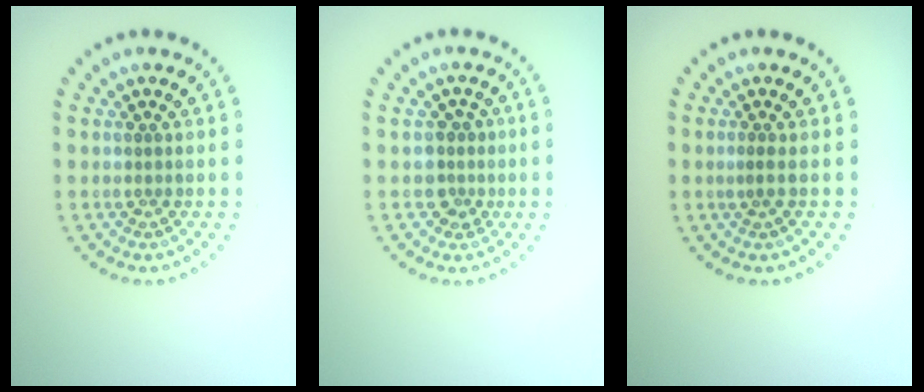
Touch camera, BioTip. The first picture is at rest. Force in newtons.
{"total": 2.1, "press": 1.7, "slide": 1.2}
{"total": 0.8, "press": 0.4, "slide": 0.7}